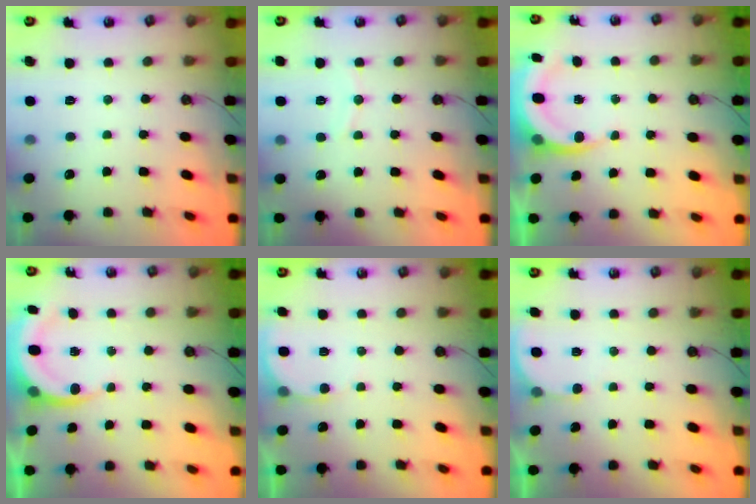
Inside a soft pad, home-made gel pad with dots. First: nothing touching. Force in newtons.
{"total": 4.2, "press": 4.1, "slide": 0.4}
{"total": 5.7, "press": 5.7, "slide": 0.4}
{"total": 5.7, "press": 5.7, "slide": 0.4}
{"total": 3.7, "press": 3.7, "slide": 0.2}
{"total": 2.7, "press": 2.7, "slide": 0.3}